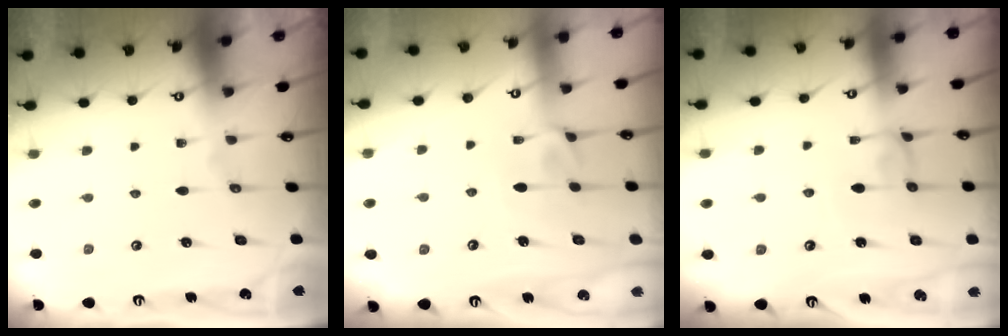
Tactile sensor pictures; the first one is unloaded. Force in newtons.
{"total": 1.8, "press": 1.6, "slide": 0.8}
{"total": 0.8, "press": 0.8, "slide": 0.2}